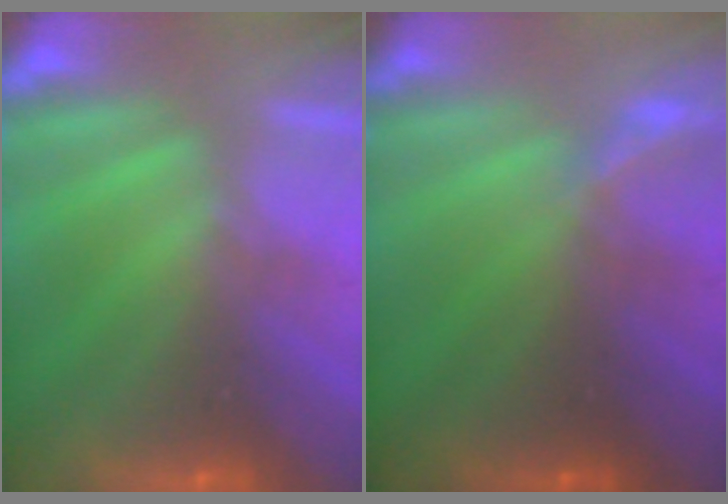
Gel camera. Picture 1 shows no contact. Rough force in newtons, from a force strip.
{"total": 1.3}